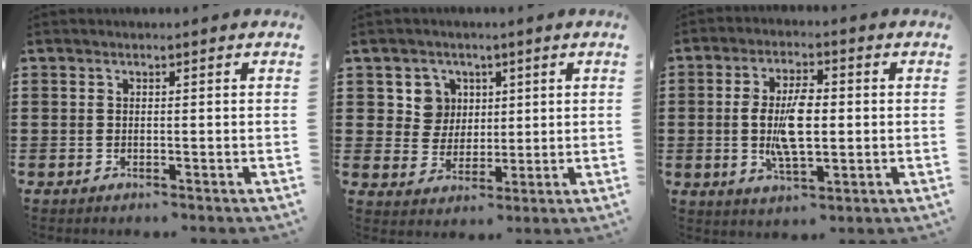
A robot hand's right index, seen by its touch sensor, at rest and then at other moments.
{"total": 5.7, "force": [2.0, 5.2, 1.1], "torque": [-0.042, 0.015, 0.036]}
{"total": 7.9, "force": [-0.1, 3.2, 7.2], "torque": [-0.153, 0.000, -0.008]}